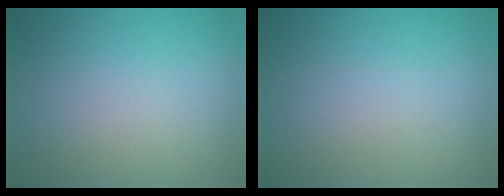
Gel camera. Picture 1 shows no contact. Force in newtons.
{"total": 0.0}